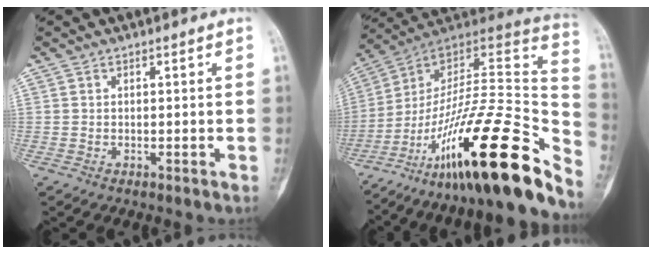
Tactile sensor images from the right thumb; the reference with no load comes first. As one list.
[{"total": 33.8, "force": [-19.9, 7.7, 26.1], "torque": [-0.340, 0.071, -0.316]}]